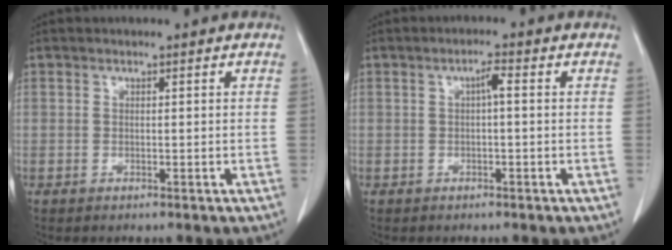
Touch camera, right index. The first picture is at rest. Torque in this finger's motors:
{"motor_torque": [0.25, -0.11, 0.10, 0.04]}